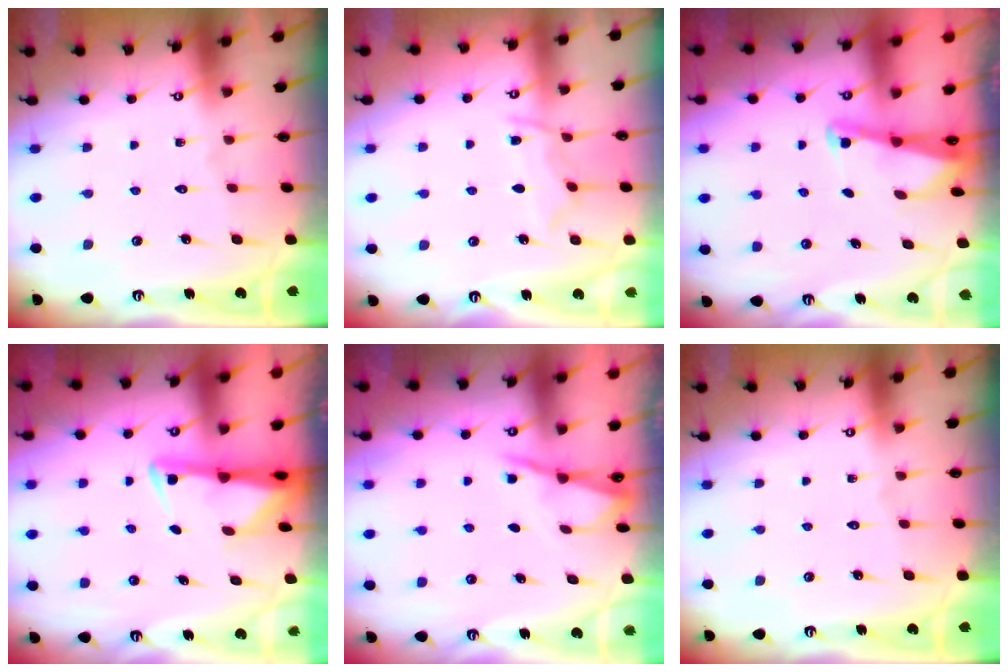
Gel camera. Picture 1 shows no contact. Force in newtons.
{"total": 6.8, "press": 6.7, "slide": 0.8}
{"total": 2.1, "press": 2.1, "slide": 0.3}
{"total": 2.9, "press": 2.8, "slide": 0.7}
{"total": 2.0, "press": 2.0, "slide": 0.2}
{"total": 0.0}